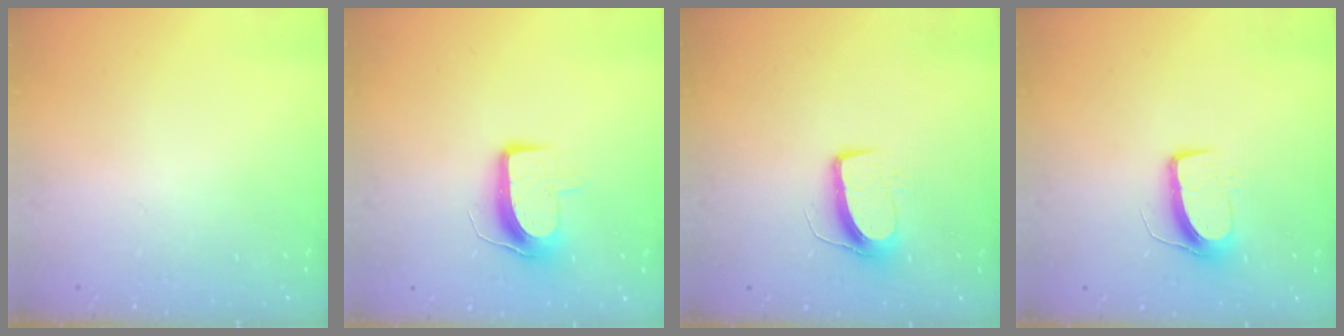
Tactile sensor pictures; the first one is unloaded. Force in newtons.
{"total": 9.3, "press": 9.3, "slide": 0.6}
{"total": 8.6, "press": 8.5, "slide": 0.4}
{"total": 8.6, "press": 8.5, "slide": 0.4}